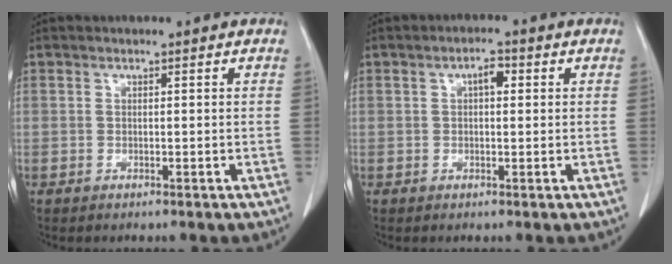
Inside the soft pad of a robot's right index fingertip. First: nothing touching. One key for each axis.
{"total": 2.4, "fx": 0.6, "fy": 1.1, "fz": 2.1, "tx": -0.032, "ty": 0.009, "tz": 0.008}